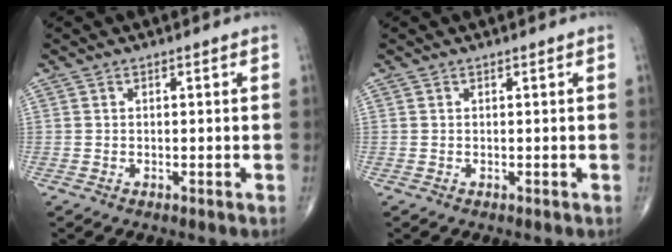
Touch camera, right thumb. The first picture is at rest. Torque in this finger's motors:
{"motor_torque": [0.00, 0.00, 0.01, 0.04, 0.00]}